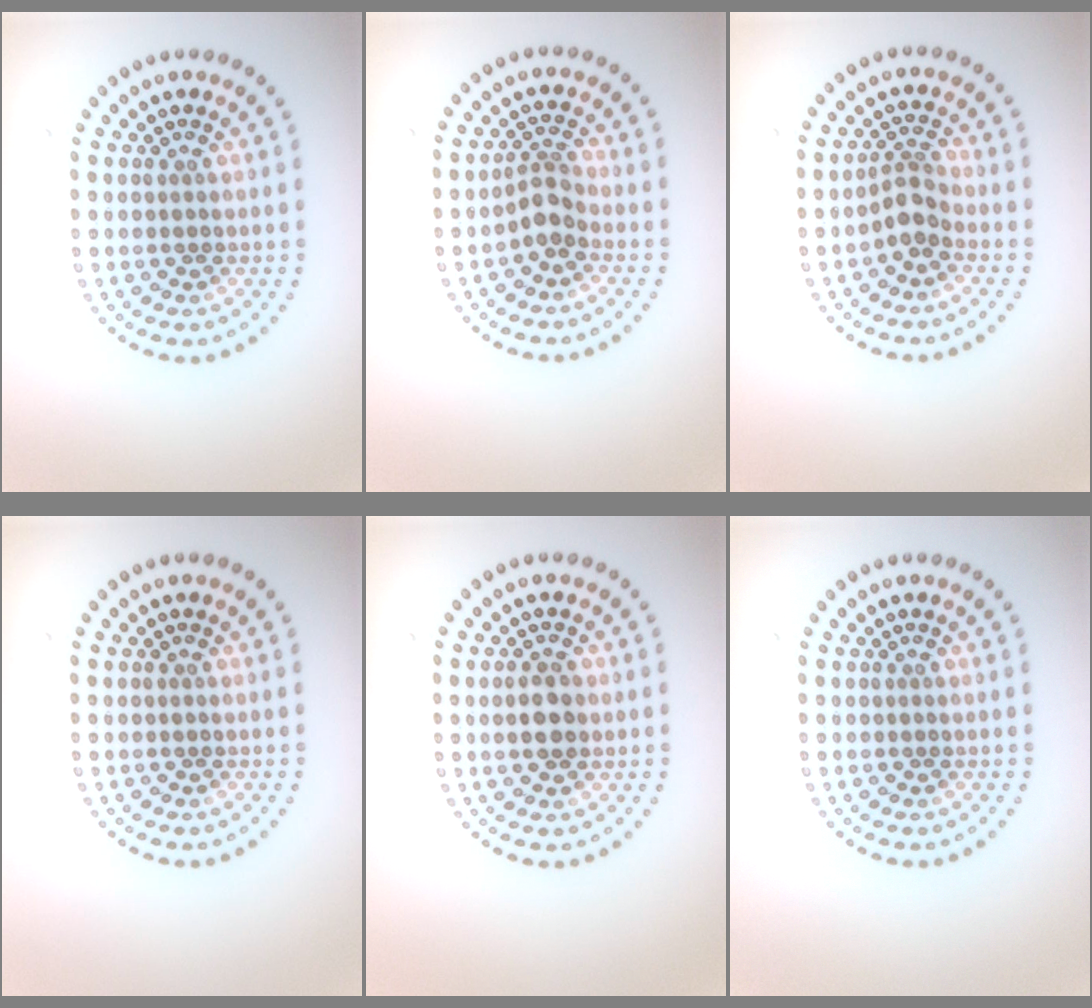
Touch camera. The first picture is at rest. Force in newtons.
{"total": 2.1, "press": 1.6, "slide": 1.3}
{"total": 2.1, "press": 1.6, "slide": 1.4}
{"total": 0.0}
{"total": 2.6, "press": 2.6, "slide": 0.0}
{"total": 0.0}